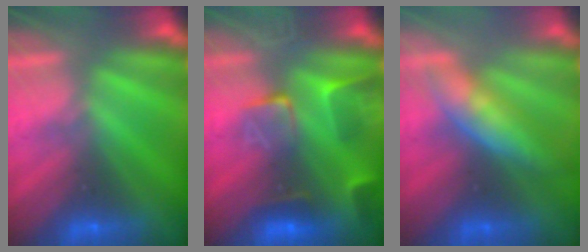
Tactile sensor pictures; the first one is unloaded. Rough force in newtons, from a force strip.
{"total": 12.7}
{"total": 3.5}